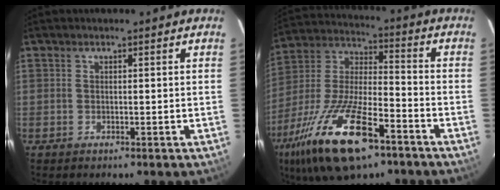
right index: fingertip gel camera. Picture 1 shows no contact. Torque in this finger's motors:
{"motor_torque": [1.55, -0.58, 0.83, 0.21]}